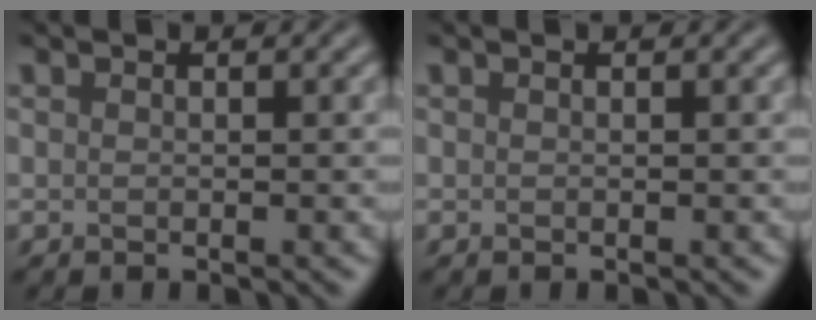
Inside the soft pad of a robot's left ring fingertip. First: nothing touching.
{"total": 0.0}